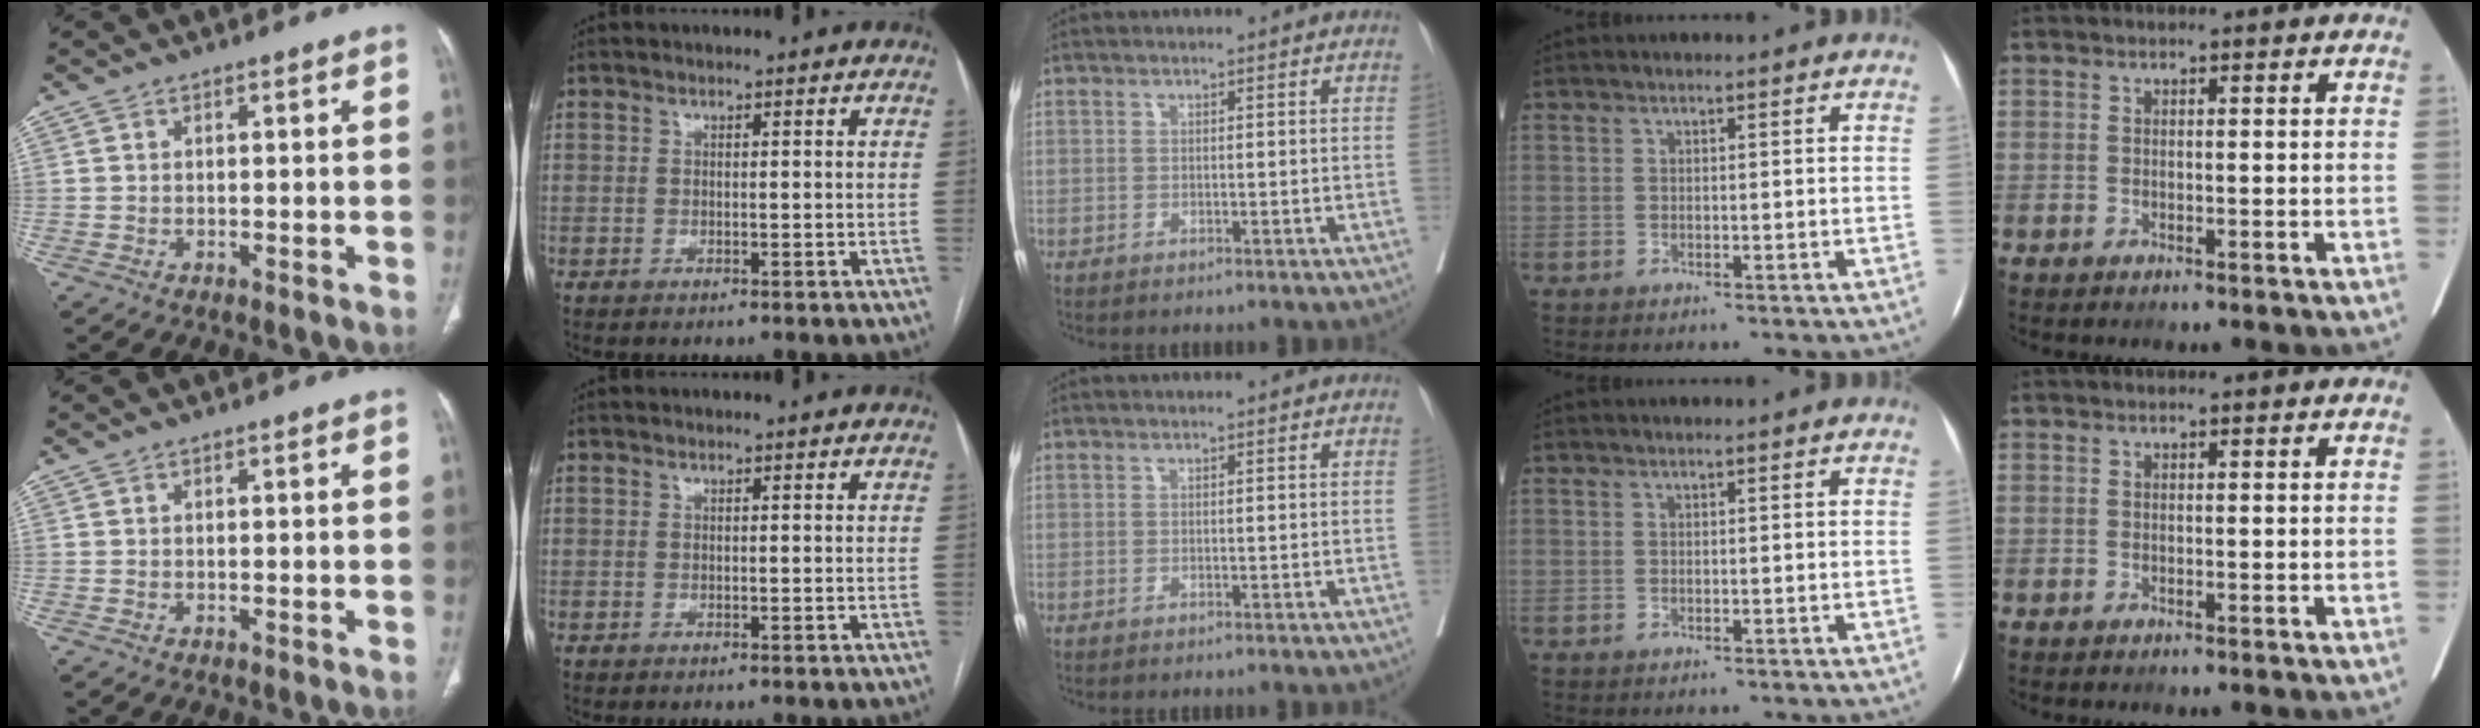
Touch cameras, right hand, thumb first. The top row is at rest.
{}